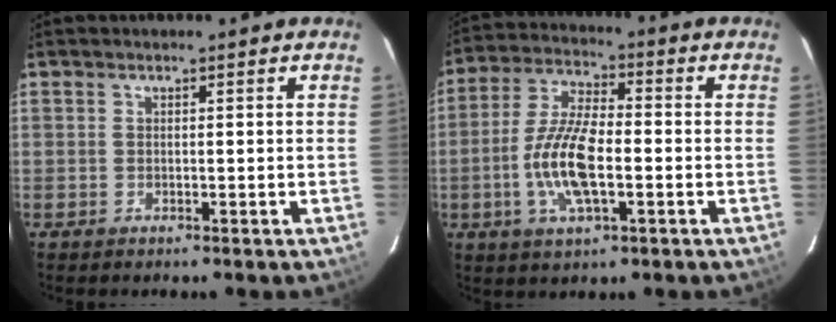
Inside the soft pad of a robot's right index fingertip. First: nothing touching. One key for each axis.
{"total": 12.0, "fx": -2.8, "fy": 4.3, "fz": 10.9, "tx": -0.224, "ty": 0.001, "tz": -0.056}